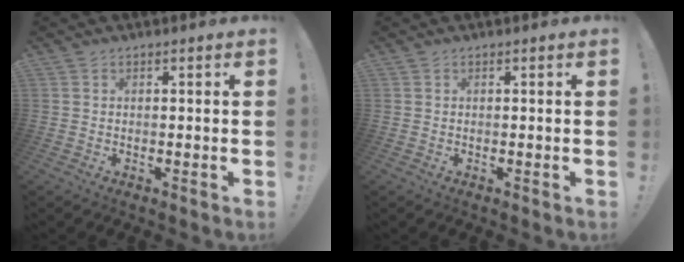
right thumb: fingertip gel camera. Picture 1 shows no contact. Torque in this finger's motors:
{"motor_torque": [-0.23, -0.09, -0.08, 0.17, 0.00]}